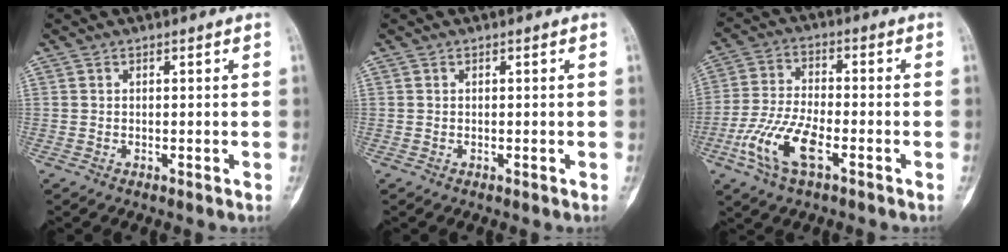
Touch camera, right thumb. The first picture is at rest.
{"total": 0.0}
{"total": 11.0, "force": [-4.6, 4.5, 9.0], "torque": [-0.199, 0.015, -0.090]}